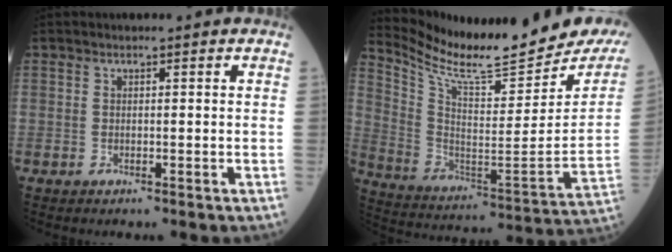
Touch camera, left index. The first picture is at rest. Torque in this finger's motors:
{"motor_torque": [0.98, -1.16, 0.00, 0.04]}